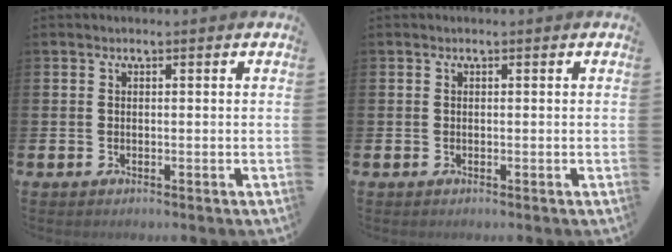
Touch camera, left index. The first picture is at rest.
{"total": 0.0}